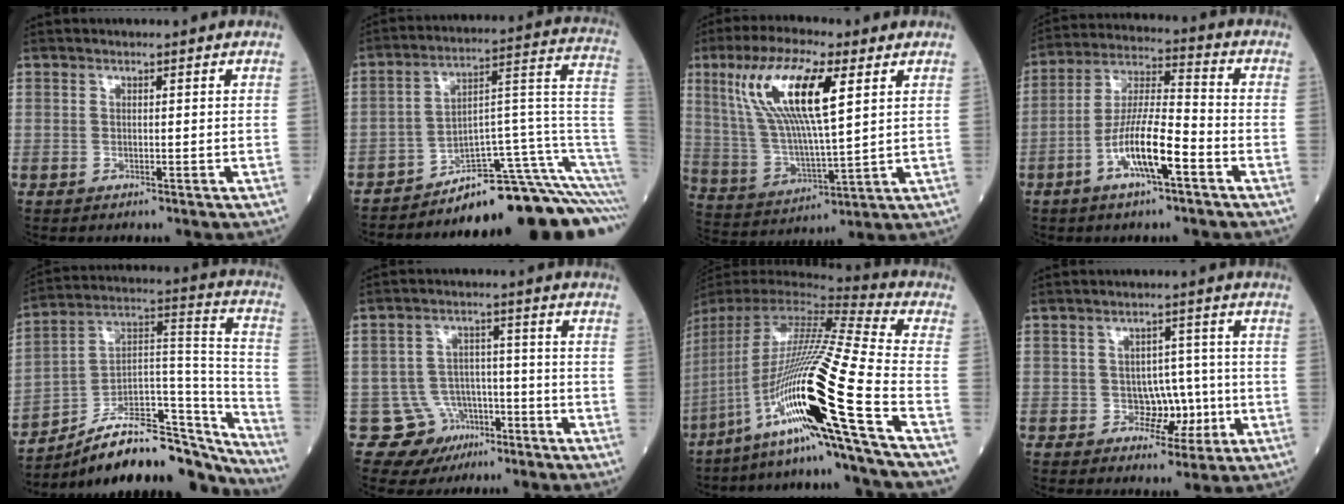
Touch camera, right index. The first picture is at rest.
{"total": 15.2, "force": [-12.2, -0.4, 9.2], "torque": [-0.049, 0.082, -0.173]}
{"total": 15.6, "force": [6.0, 2.7, 14.1], "torque": [-0.299, 0.013, 0.115]}
{"total": 10.9, "force": [-4.6, 1.7, 9.7], "torque": [-0.190, 0.001, -0.088]}
{"total": 24.1, "force": [-20.2, 6.9, 11.1], "torque": [-0.122, 0.057, -0.308]}
{"total": 7.7, "force": [-3.9, 6.6, 0.1], "torque": [0.002, 0.027, -0.053]}
{"total": 25.7, "force": [-11.0, -1.5, 23.1], "torque": [-0.441, -0.033, -0.201]}
{"total": 4.9, "force": [-1.1, 3.7, 3.0], "torque": [-0.030, 0.012, -0.010]}